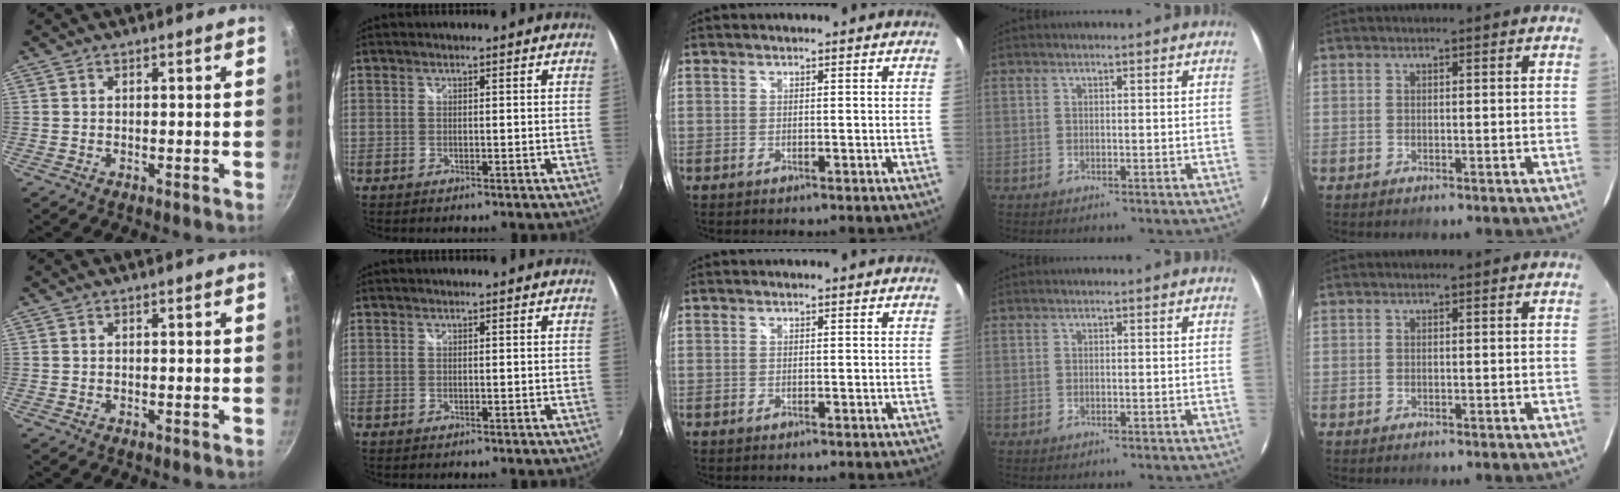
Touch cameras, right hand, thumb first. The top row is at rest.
{}